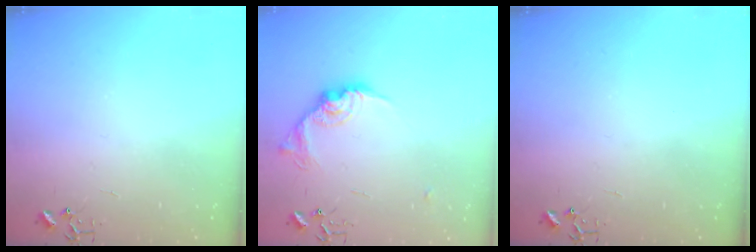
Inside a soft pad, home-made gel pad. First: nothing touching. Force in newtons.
{"total": 13.4, "press": 13.3, "slide": 0.8}
{"total": 0.0}